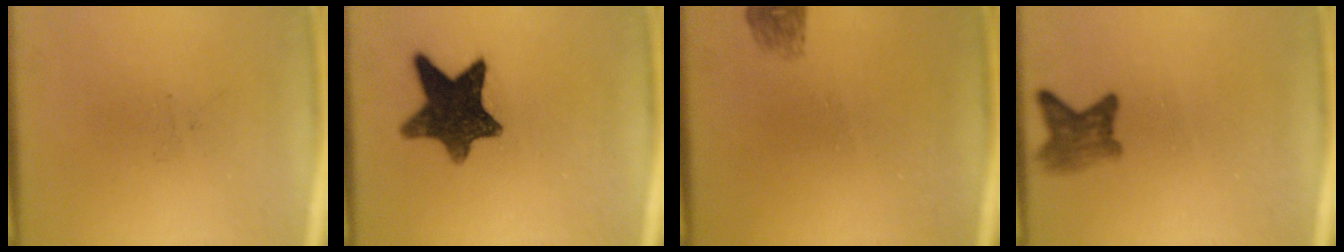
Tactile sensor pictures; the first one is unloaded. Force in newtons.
{"total": 11.2}
{"total": 1.7}
{"total": 3.5}